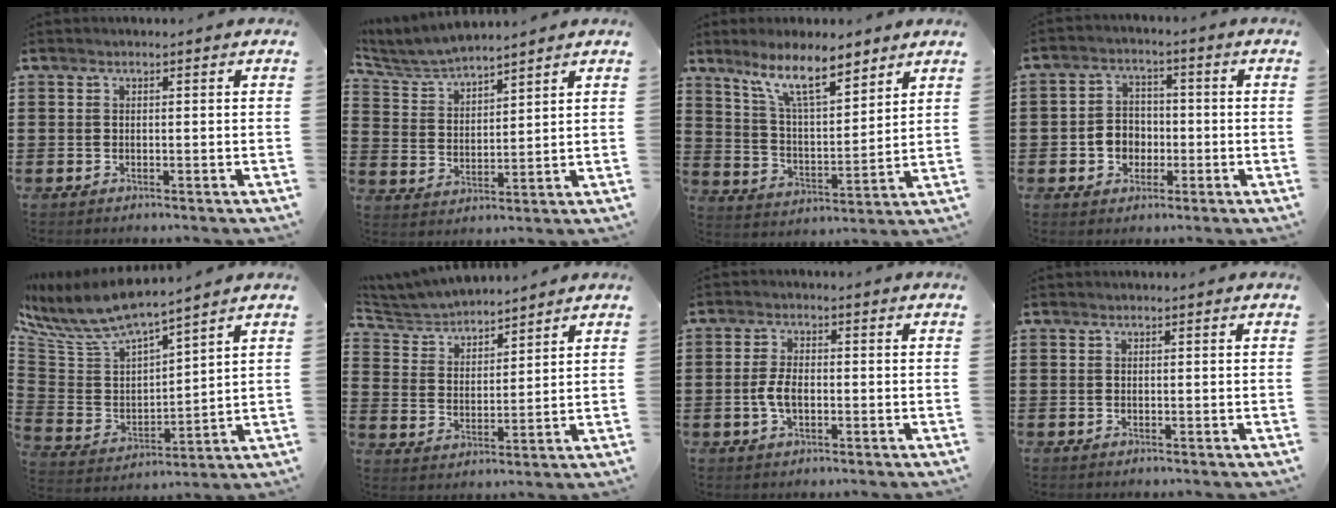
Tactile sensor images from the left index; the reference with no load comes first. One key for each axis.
{"total": 5.0, "fx": 4.8, "fy": 0.5, "fz": 1.1, "tx": -0.043, "ty": -0.021, "tz": 0.085}
{"total": 10.0, "fx": 7.8, "fy": 2.1, "fz": 5.9, "tx": -0.127, "ty": -0.028, "tz": 0.141}
{"total": 4.4, "fx": -1.2, "fy": 3.9, "fz": 1.6, "tx": -0.035, "ty": 0.007, "tz": -0.028}
{"total": 7.6, "fx": 7.1, "fy": 1.4, "fz": 2.4, "tx": -0.082, "ty": -0.048, "tz": 0.123}
{"total": 4.8, "fx": 4.7, "fy": 0.8, "fz": 0.4, "tx": -0.034, "ty": -0.021, "tz": 0.081}
{"total": 3.8, "fx": -0.6, "fy": 1.8, "fz": 3.3, "tx": -0.083, "ty": -0.003, "tz": -0.017}
{"total": 0.0}